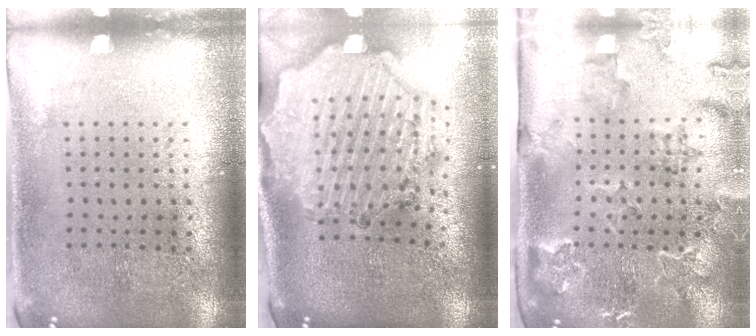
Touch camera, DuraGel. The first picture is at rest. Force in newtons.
{"total": 3.0, "press": 2.7, "slide": 1.3}
{"total": 2.3, "press": 2.2, "slide": 0.5}